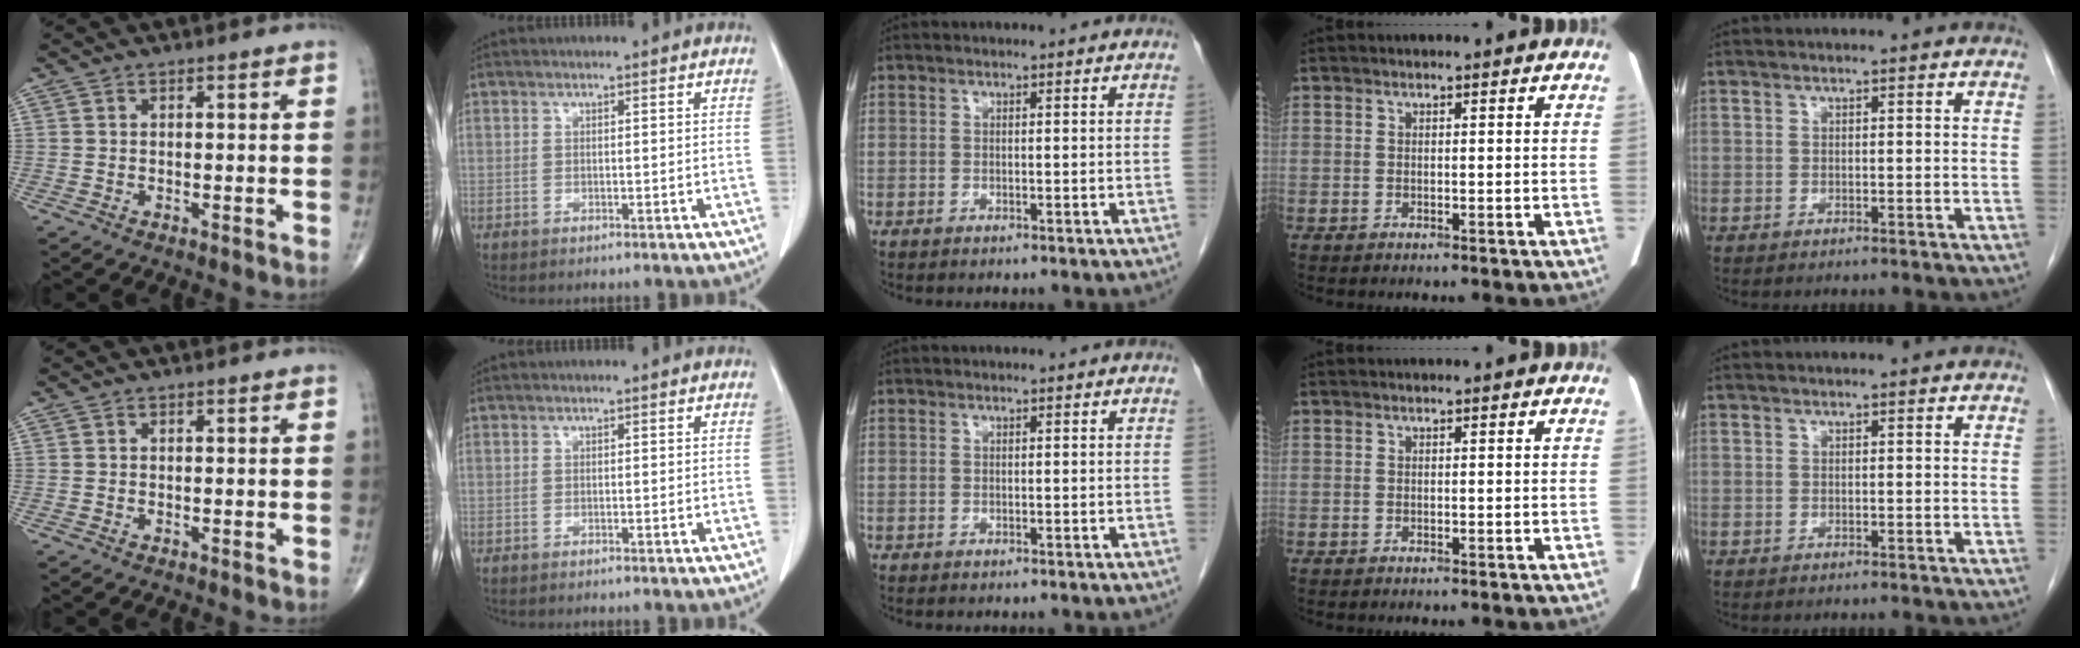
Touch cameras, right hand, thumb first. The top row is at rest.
{}